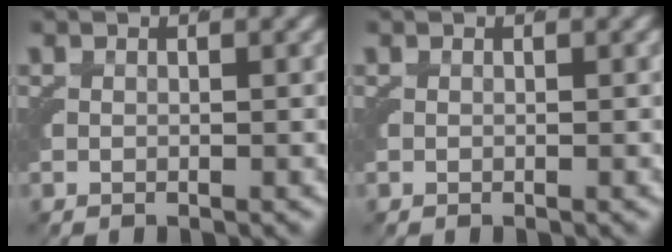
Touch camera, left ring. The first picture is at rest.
{"total": 0.0}